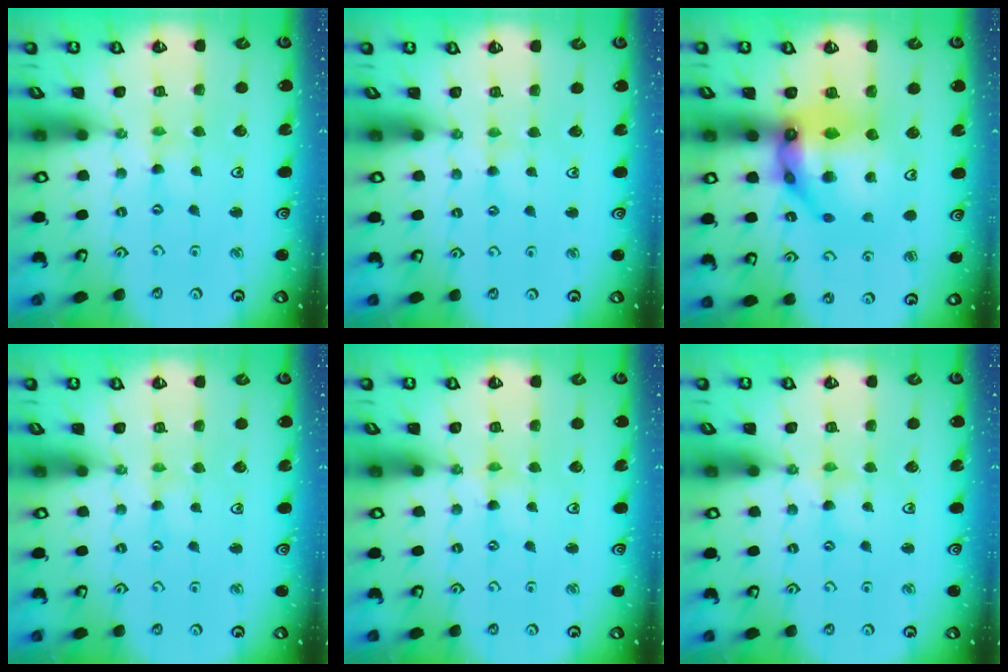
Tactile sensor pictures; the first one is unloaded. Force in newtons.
{"total": 1.1, "press": 1.1, "slide": 0.4}
{"total": 17.7, "press": 17.6, "slide": 2.1}
{"total": 0.0}
{"total": 0.0}
{"total": 1.7, "press": 1.7, "slide": 0.2}